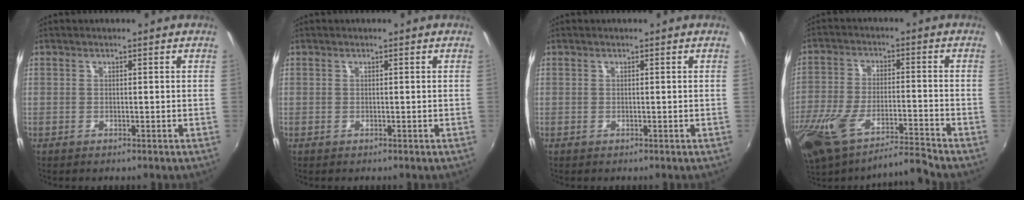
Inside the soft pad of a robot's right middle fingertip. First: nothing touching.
{"total": 0.0}
{"total": 0.0}
{"total": 14.4, "force": [-11.9, 2.0, 7.9], "torque": [-0.181, -0.032, -0.226]}